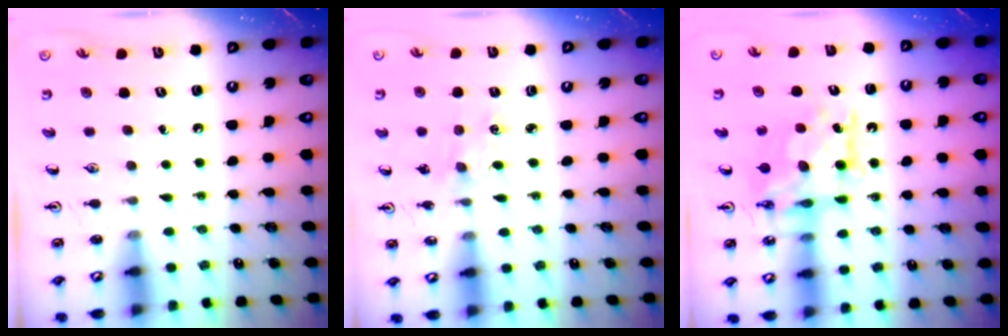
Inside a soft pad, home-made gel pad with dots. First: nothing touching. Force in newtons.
{"total": 1.4, "press": 1.3, "slide": 0.3}
{"total": 9.3, "press": 9.3, "slide": 0.5}